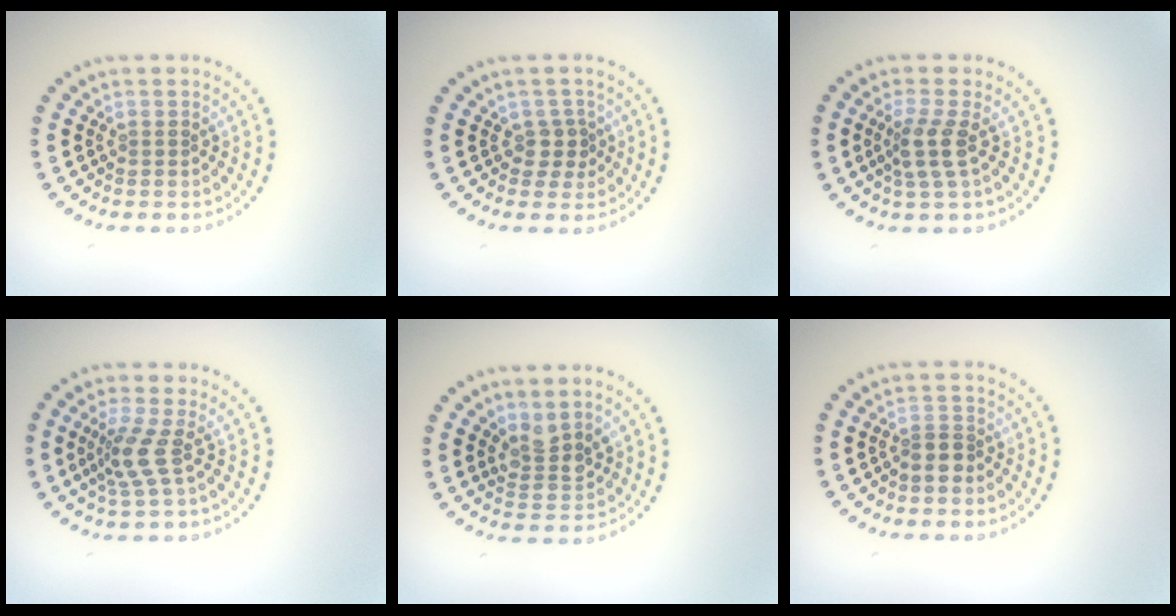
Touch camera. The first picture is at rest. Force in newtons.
{"total": 1.8, "press": 1.4, "slide": 1.0}
{"total": 2.4, "press": 1.9, "slide": 1.6}
{"total": 2.8, "press": 2.0, "slide": 2.0}
{"total": 2.5, "press": 2.2, "slide": 1.3}
{"total": 2.1, "press": 1.7, "slide": 1.1}